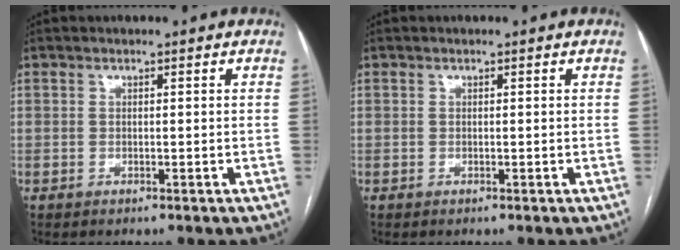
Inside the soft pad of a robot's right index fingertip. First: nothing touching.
{"total": 0.0}